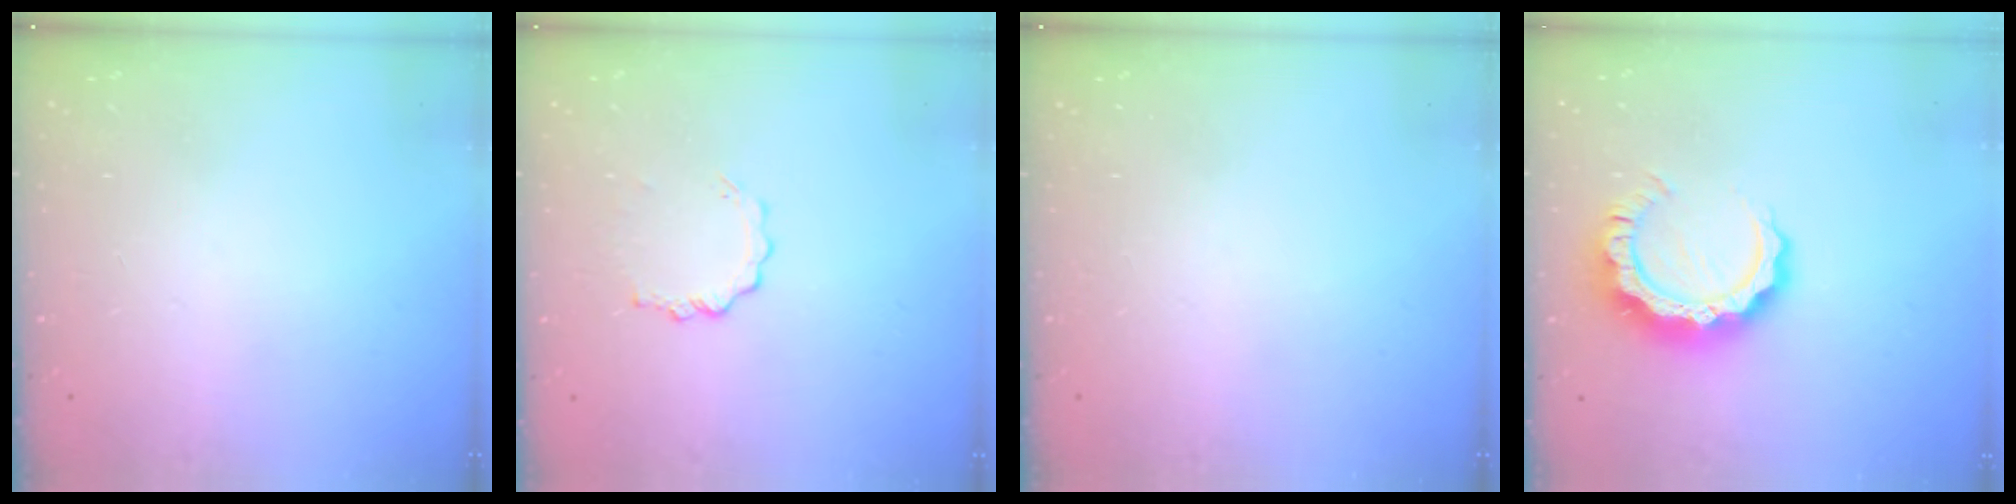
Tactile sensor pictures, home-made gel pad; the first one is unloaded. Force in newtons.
{"total": 3.5, "press": 3.5, "slide": 0.2}
{"total": 0.0}
{"total": 10.4, "press": 10.3, "slide": 1.2}